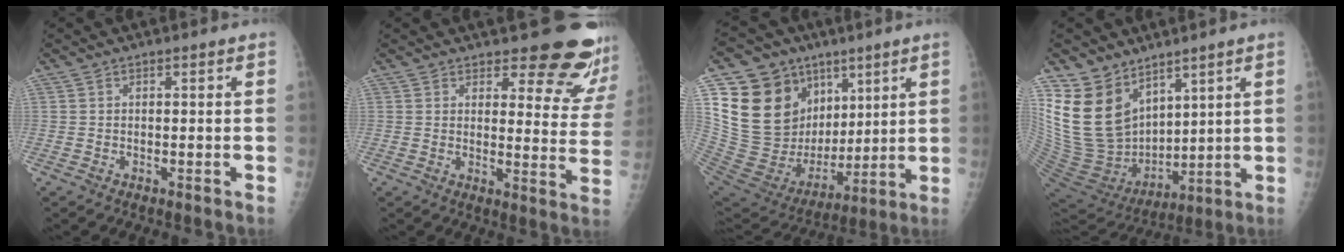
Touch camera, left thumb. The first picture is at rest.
{"total": 15.8, "force": [13.6, 4.7, 6.5], "torque": [-0.032, -0.122, 0.146]}
{"total": 25.5, "force": [9.6, 18.8, 14.3], "torque": [-0.236, -0.001, 0.193]}
{"total": 17.6, "force": [10.5, 11.4, 8.3], "torque": [-0.131, -0.055, 0.230]}